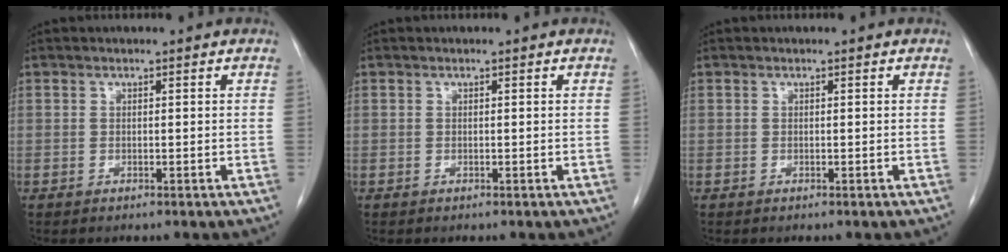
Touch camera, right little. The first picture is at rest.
{"total": 0.0}
{"total": 0.0}